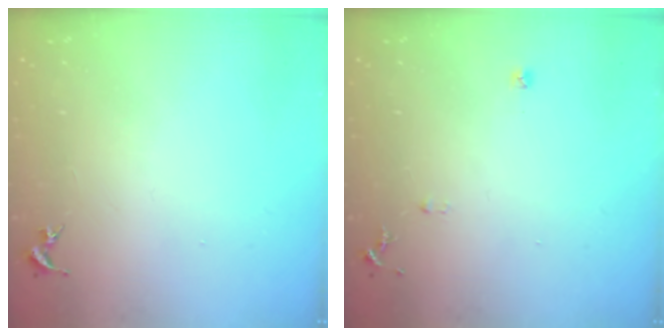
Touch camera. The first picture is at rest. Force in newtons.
{"total": 5.6, "press": 5.5, "slide": 0.6}